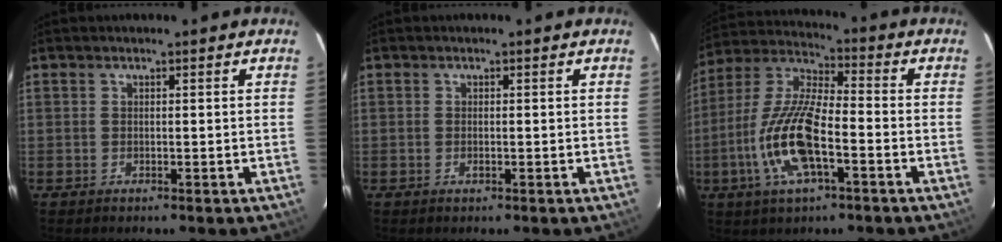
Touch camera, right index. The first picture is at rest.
{"total": 0.8, "force": [-0.2, 0.3, 0.6], "torque": [-0.013, 0.000, -0.004]}
{"total": 15.2, "force": [-5.3, 4.7, 13.5], "torque": [-0.285, -0.006, -0.105]}